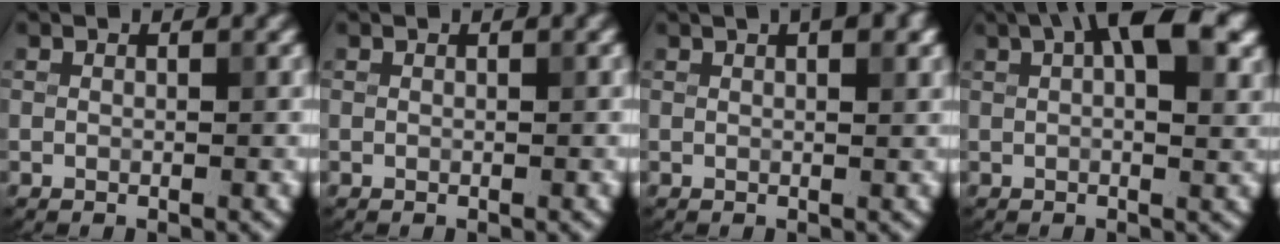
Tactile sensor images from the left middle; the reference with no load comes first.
{"total": 0.0}
{"total": 3.8, "force": [2.0, 1.6, 2.8], "torque": [-0.012, 0.009, 0.008]}
{"total": 7.9, "force": [3.3, 3.0, 6.5], "torque": [-0.089, 0.016, 0.042]}